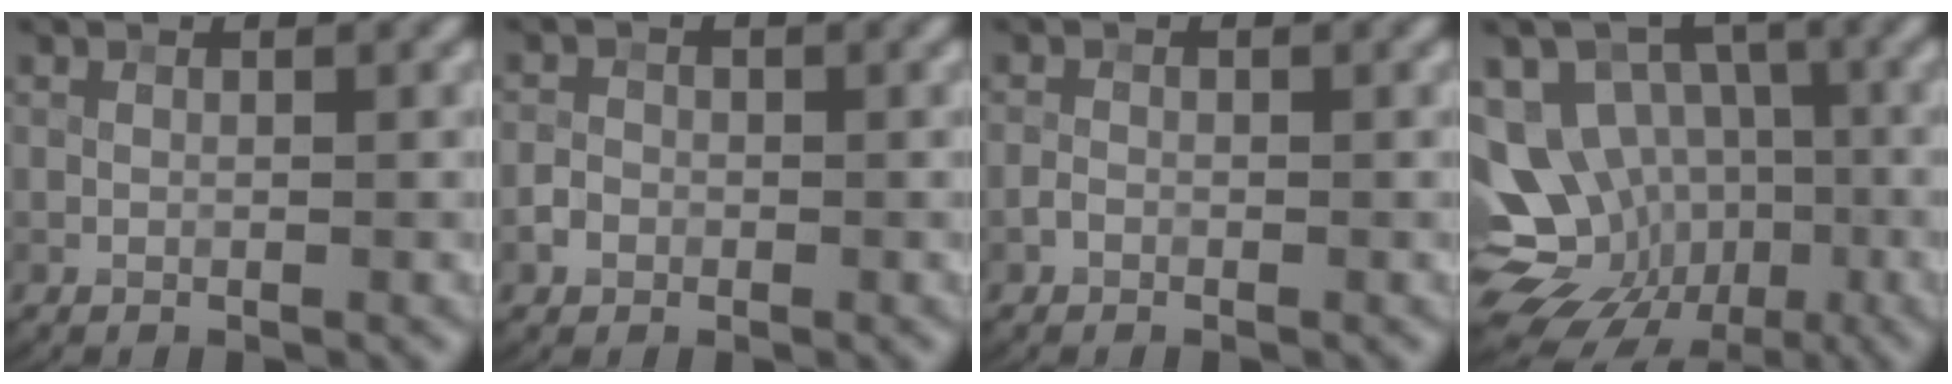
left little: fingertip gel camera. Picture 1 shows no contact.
{"total": 1.4, "force": [-0.6, 1.2, 0.5], "torque": [-0.006, 0.002, -0.015]}
{"total": 0.8, "force": [-0.4, 0.5, 0.4], "torque": [-0.008, 0.003, -0.012]}
{"total": 13.7, "force": [-5.5, 11.1, 5.8], "torque": [-0.105, -0.011, -0.087]}